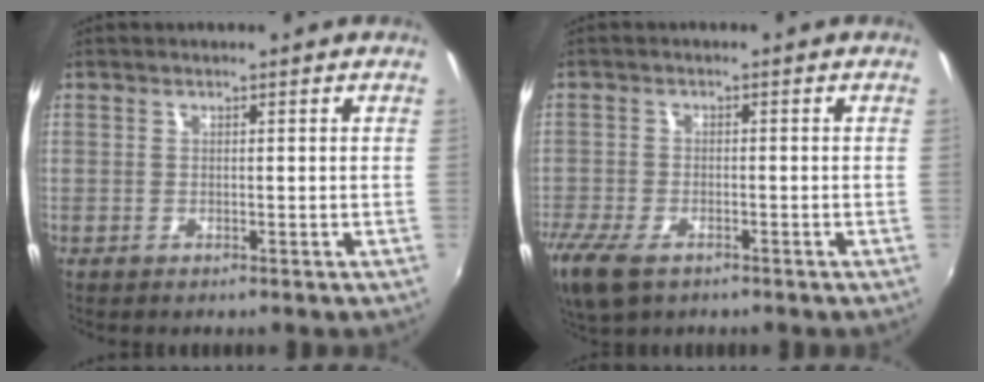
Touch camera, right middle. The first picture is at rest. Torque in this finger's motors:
{"motor_torque": [1.03, -0.80, 0.37, 0.11]}